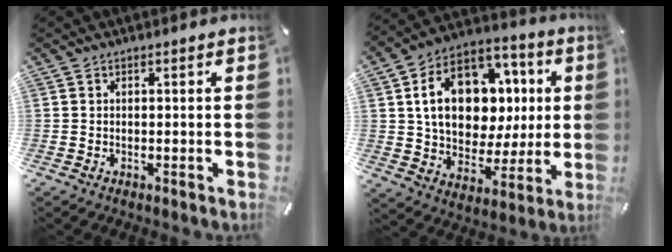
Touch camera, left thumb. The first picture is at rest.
{"total": 18.0, "force": [3.8, 13.9, 10.8], "torque": [-0.171, -0.007, 0.077]}